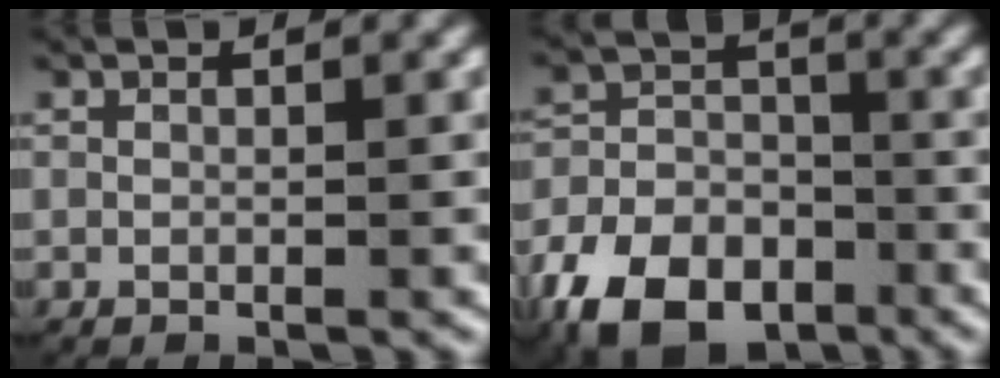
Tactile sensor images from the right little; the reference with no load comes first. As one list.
[{"total": 9.6, "force": [-5.8, 6.5, 4.2], "torque": [-0.080, -0.020, -0.101]}]